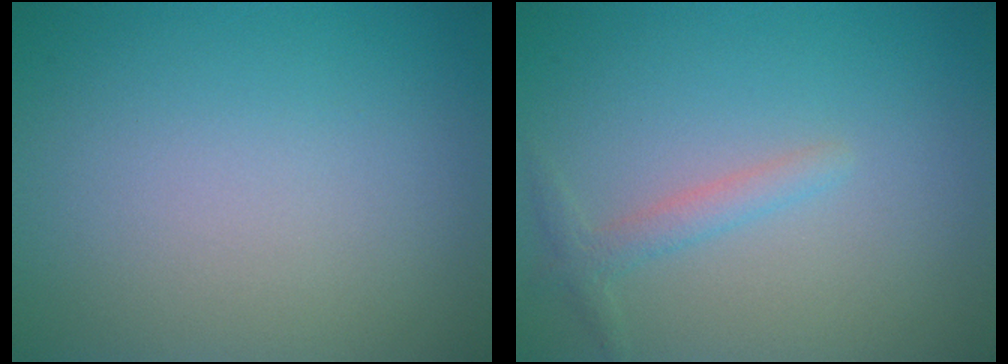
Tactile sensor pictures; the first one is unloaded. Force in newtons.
{"total": 1.6, "press": 1.6, "slide": 0.1}